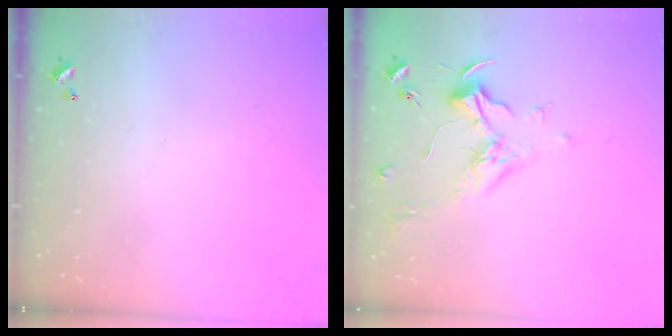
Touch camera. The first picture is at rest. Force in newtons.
{"total": 1.7, "press": 1.5, "slide": 0.8}